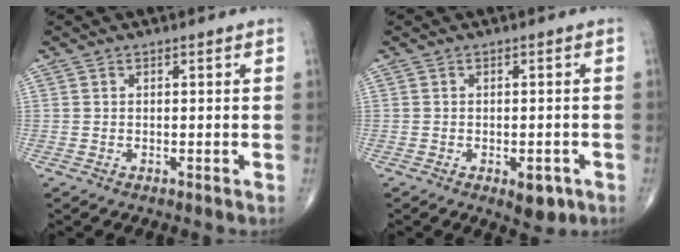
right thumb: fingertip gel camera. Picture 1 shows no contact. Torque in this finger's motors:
{"motor_torque": [0.65, 0.73, 0.31, -0.51, 0.00]}